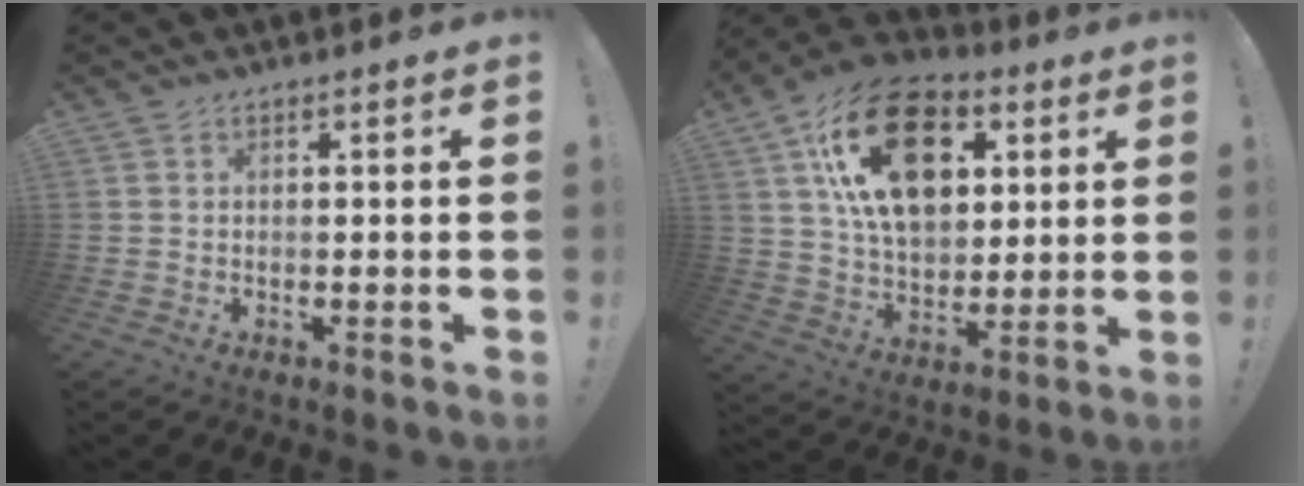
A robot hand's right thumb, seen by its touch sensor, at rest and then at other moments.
{"total": 22.7, "force": [8.4, 14.6, 15.3], "torque": [-0.258, -0.028, 0.148]}